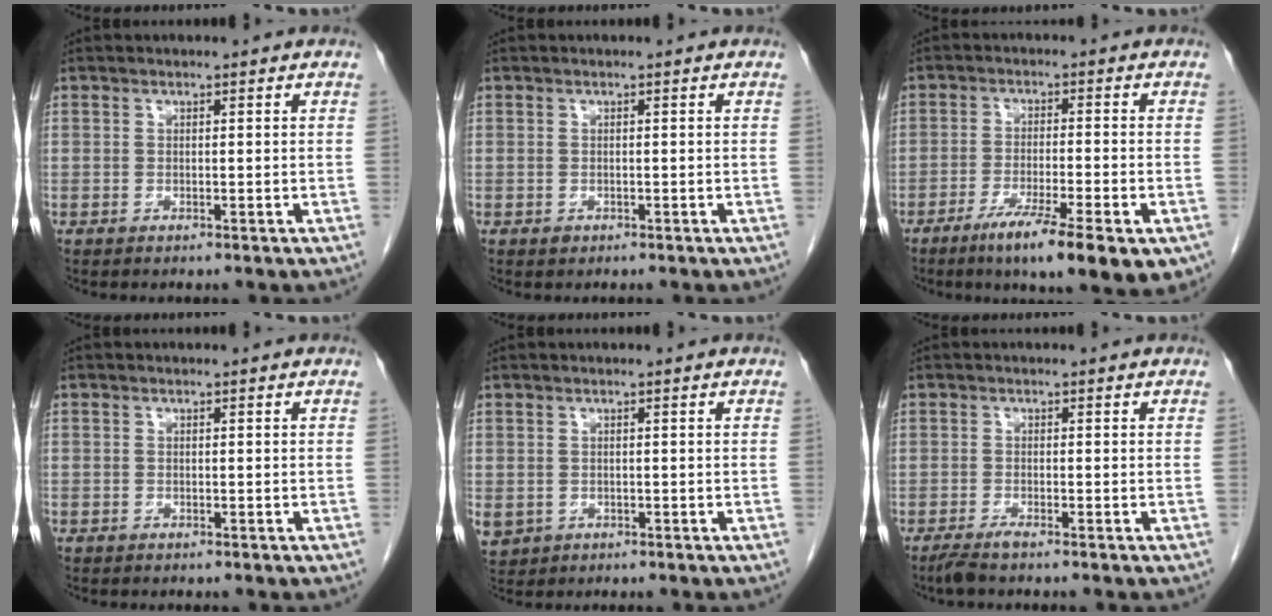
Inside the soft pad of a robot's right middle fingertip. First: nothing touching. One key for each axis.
{"total": 0.6, "fx": -0.3, "fy": 0.5, "fz": 0.2, "tx": -0.002, "ty": 0.002, "tz": -0.003}
{"total": 12.6, "fx": -7.2, "fy": 1.8, "fz": 10.1, "tx": -0.129, "ty": -0.021, "tz": -0.108}
{"total": 0.6, "fx": -0.4, "fy": 0.4, "fz": 0.0, "tx": -0.006, "ty": 0.004, "tz": -0.011}
{"total": 4.6, "fx": -1.7, "fy": 4.0, "fz": 1.4, "tx": -0.035, "ty": -0.003, "tz": -0.021}
{"total": 2.2, "fx": -1.8, "fy": 0.0, "fz": 1.3, "tx": -0.032, "ty": -0.007, "tz": -0.036}